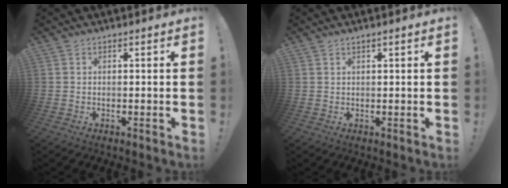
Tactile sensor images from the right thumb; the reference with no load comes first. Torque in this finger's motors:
{"motor_torque": [-0.17, -0.18, -0.05, -0.12, 0.05]}